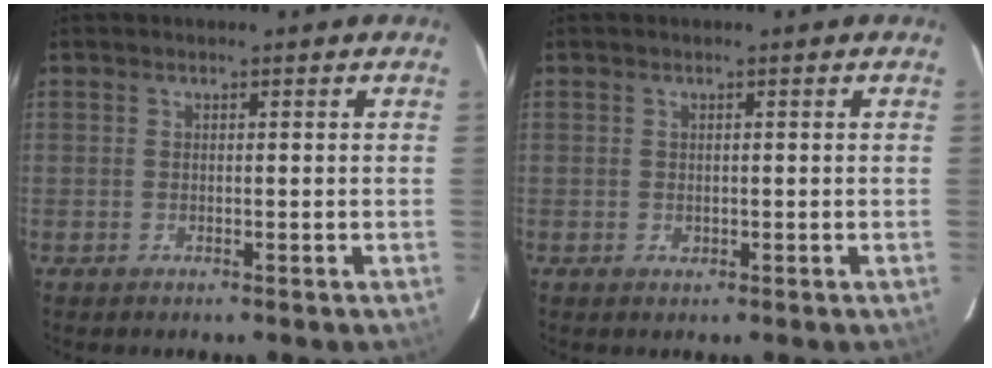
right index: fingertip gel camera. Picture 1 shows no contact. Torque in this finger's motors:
{"motor_torque": [0.05, 0.03, -0.02, 0.01]}